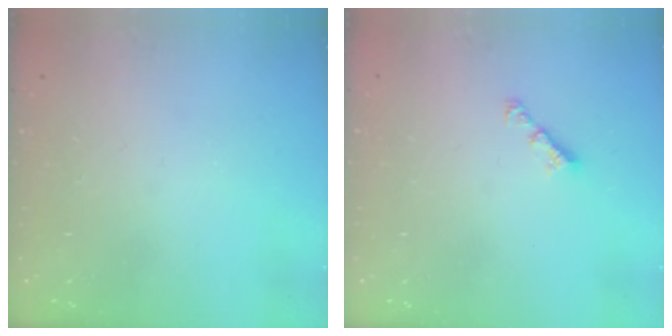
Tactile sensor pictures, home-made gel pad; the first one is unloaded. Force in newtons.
{"total": 3.1, "press": 3.1, "slide": 0.6}